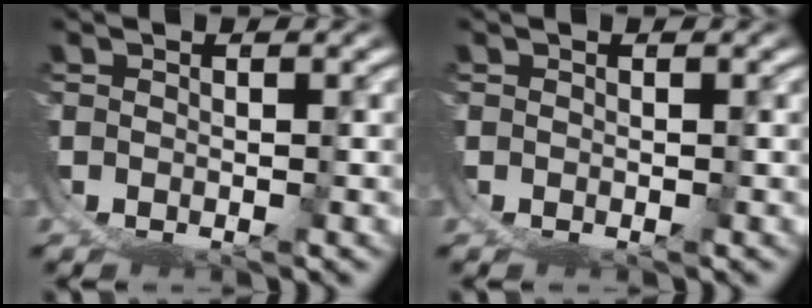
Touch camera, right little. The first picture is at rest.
{"total": 0.0}